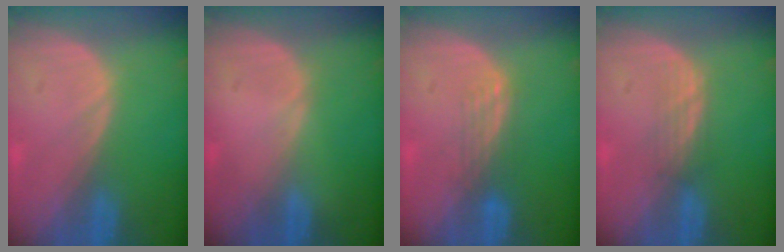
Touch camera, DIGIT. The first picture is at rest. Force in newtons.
{"total": 0.0}
{"total": 3.1, "press": 2.6, "slide": 1.7}
{"total": 2.1, "press": 2.1, "slide": 0.2}